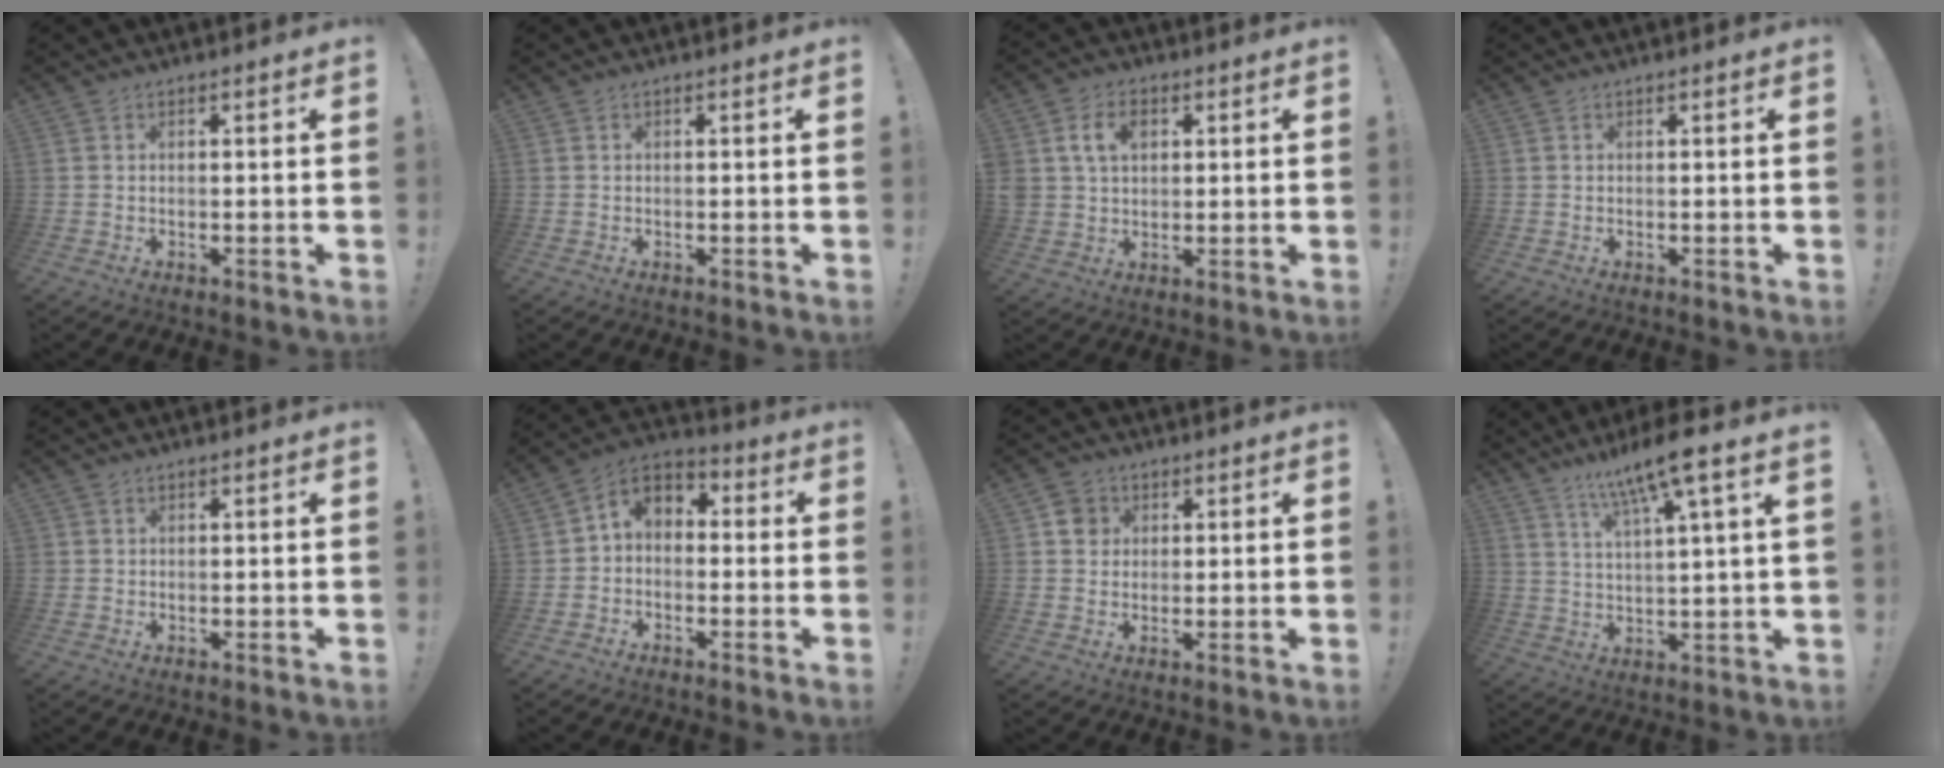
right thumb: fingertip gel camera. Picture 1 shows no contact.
{"total": 0.0}
{"total": 8.1, "force": [2.6, 6.1, 4.6], "torque": [-0.073, 0.007, 0.051]}
{"total": 0.0}
{"total": 0.8, "force": [0.1, 0.8, 0.0], "torque": [-0.004, 0.003, 0.003]}
{"total": 5.5, "force": [-1.6, 4.3, 3.0], "torque": [-0.059, 0.016, -0.025]}
{"total": 4.8, "force": [1.1, 4.5, 1.3], "torque": [-0.015, 0.007, 0.022]}
{"total": 10.9, "force": [7.2, 0.2, 8.2], "torque": [-0.143, -0.036, 0.111]}